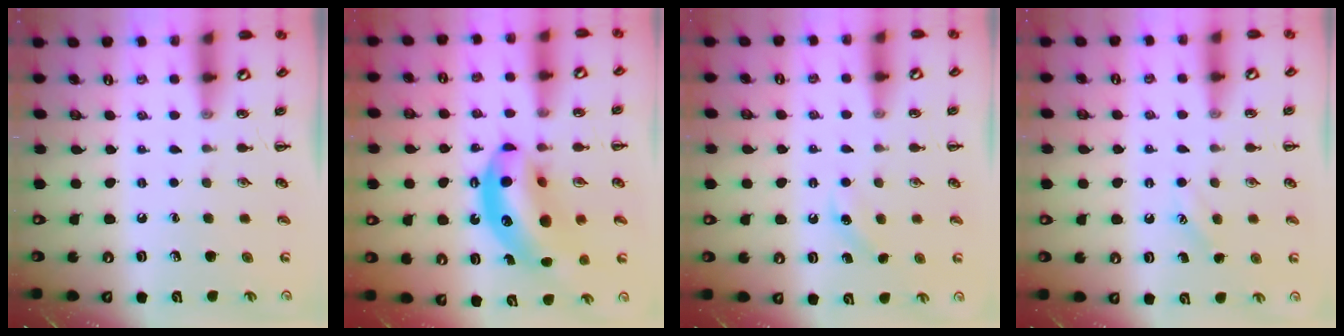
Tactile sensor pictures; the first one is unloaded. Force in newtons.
{"total": 15.4, "press": 14.9, "slide": 3.9}
{"total": 3.1, "press": 3.0, "slide": 0.8}
{"total": 2.5, "press": 2.5, "slide": 0.6}